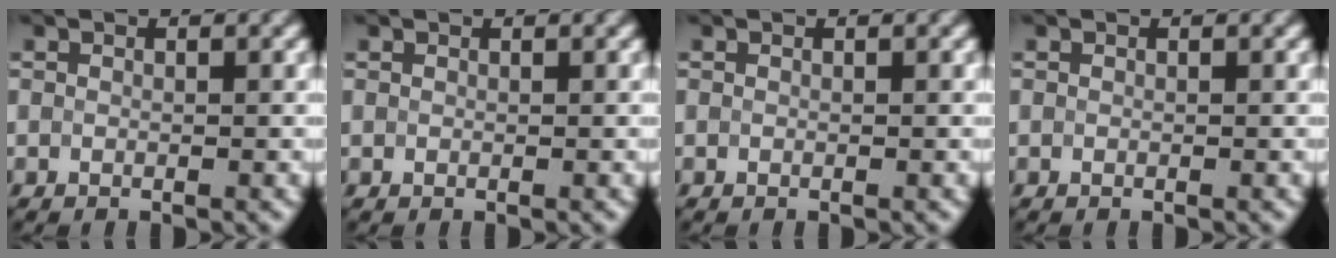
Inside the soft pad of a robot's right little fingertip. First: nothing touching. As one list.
[{"total": 0.5, "force": [0.2, 0.5, 0.0], "torque": [0.008, -0.002, 0.000]}, {"total": 0.0}, {"total": 0.0}]